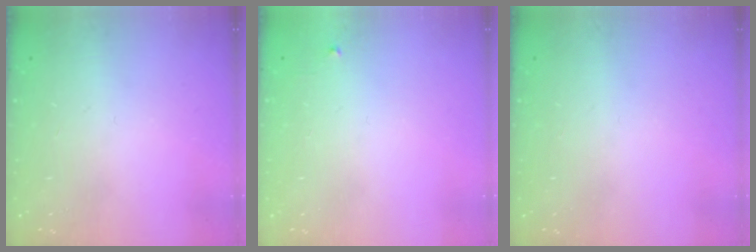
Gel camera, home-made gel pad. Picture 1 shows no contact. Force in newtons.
{"total": 2.4, "press": 2.3, "slide": 0.4}
{"total": 0.0}